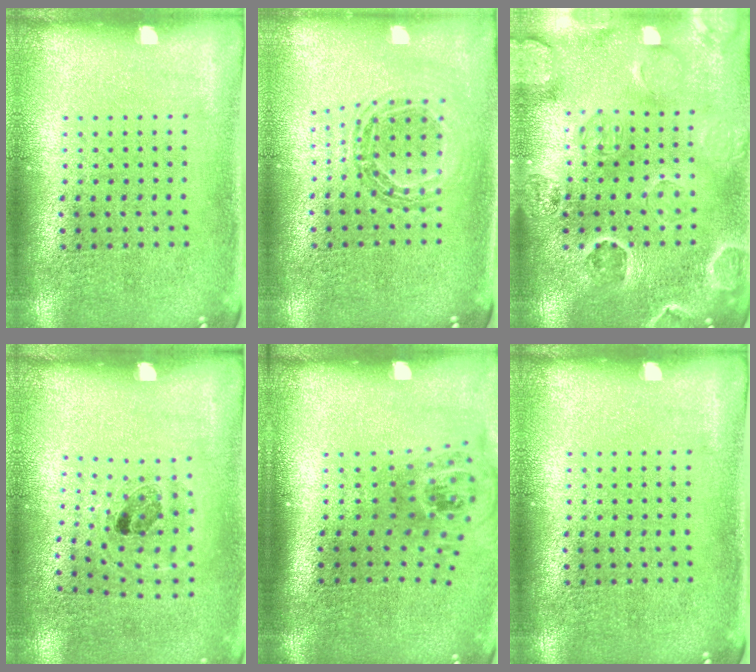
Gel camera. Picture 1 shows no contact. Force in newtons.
{"total": 0.9, "press": 0.9, "slide": 0.1}
{"total": 2.7, "press": 2.6, "slide": 0.8}
{"total": 1.0, "press": 0.9, "slide": 0.6}
{"total": 1.7, "press": 1.2, "slide": 1.2}
{"total": 0.0}